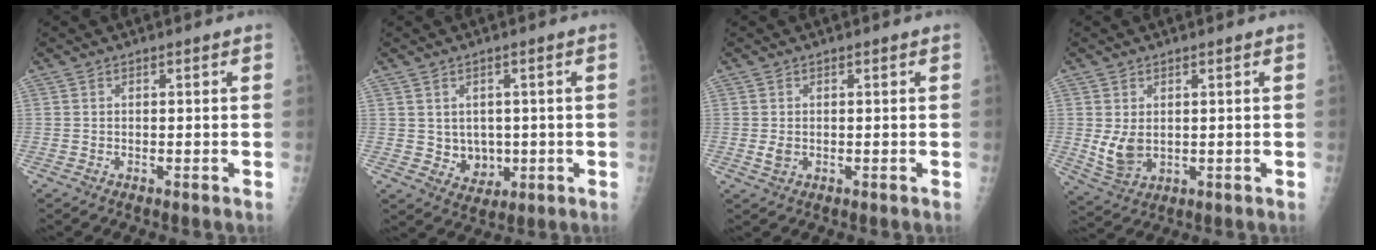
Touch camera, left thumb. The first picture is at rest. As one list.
[{"total": 5.0, "force": [0.2, 4.4, 2.4], "torque": [-0.010, -0.005, 0.018]}, {"total": 1.7, "force": [0.0, 1.4, 1.1], "torque": [-0.018, -0.003, 0.004]}, {"total": 5.5, "force": [0.6, 3.9, 3.8], "torque": [-0.063, -0.017, 0.027]}]